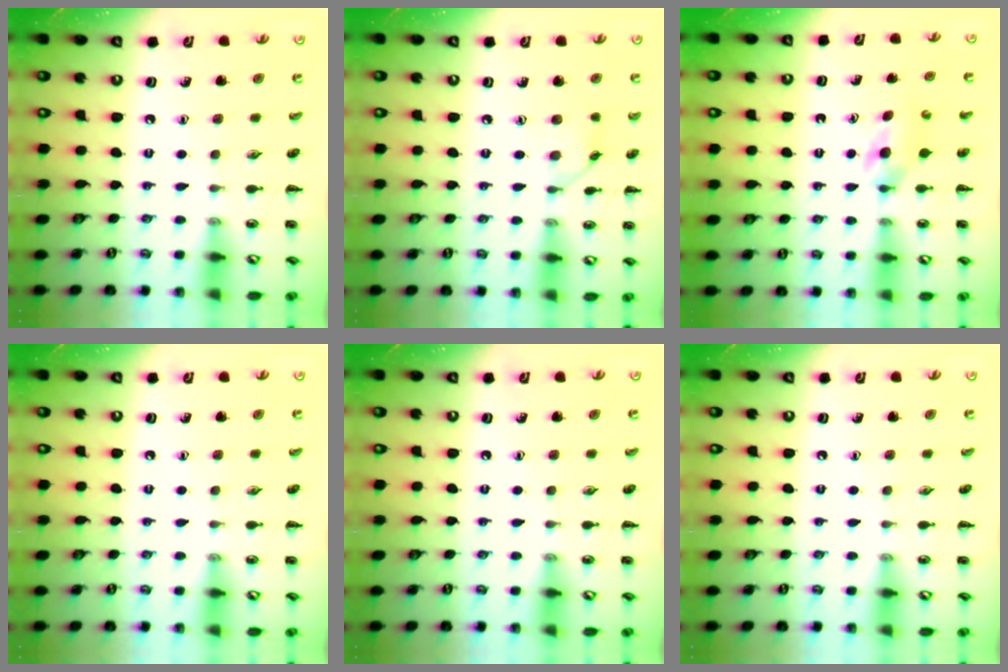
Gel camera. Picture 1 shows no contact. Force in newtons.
{"total": 5.5, "press": 5.2, "slide": 1.7}
{"total": 3.7, "press": 3.5, "slide": 1.4}
{"total": 0.0}
{"total": 0.0}
{"total": 0.0}